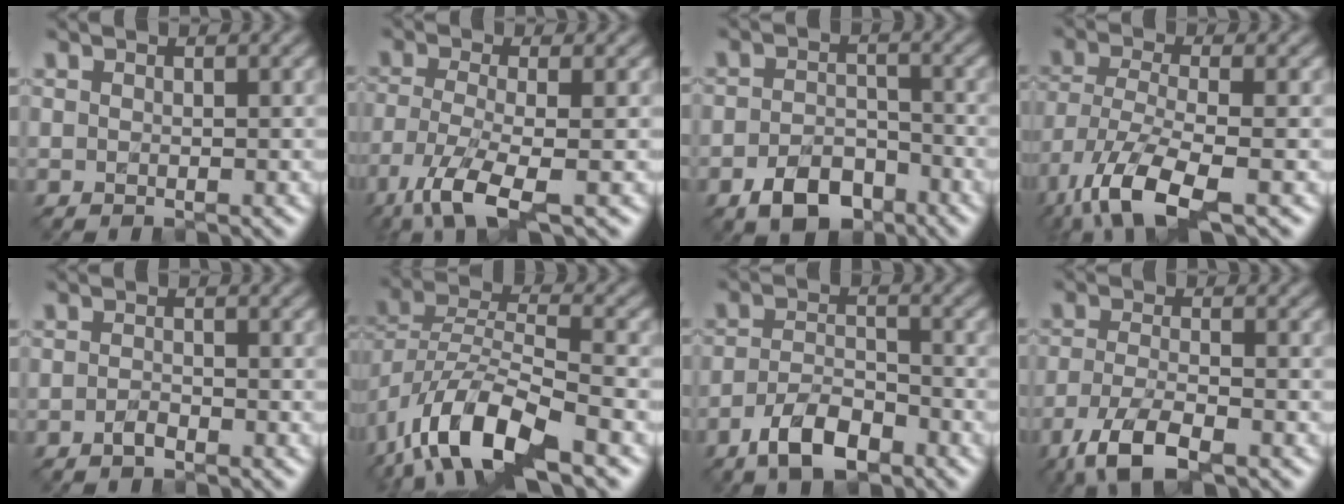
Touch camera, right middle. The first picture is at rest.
{"total": 5.9, "force": [-3.5, 1.5, 4.6], "torque": [-0.107, -0.005, -0.071]}
{"total": 4.0, "force": [-2.6, 2.2, 2.0], "torque": [-0.037, 0.006, -0.050]}
{"total": 7.7, "force": [-4.1, 2.6, 5.9], "torque": [-0.141, -0.011, -0.080]}
{"total": 0.5, "force": [-0.5, 0.0, 0.1], "torque": [-0.013, 0.010, -0.011]}
{"total": 10.1, "force": [-5.9, 4.1, 7.1], "torque": [-0.147, 0.003, -0.116]}
{"total": 4.6, "force": [-3.3, 1.7, 2.7], "torque": [-0.055, 0.009, -0.062]}
{"total": 5.2, "force": [-3.7, 1.5, 3.4], "torque": [-0.084, -0.001, -0.074]}